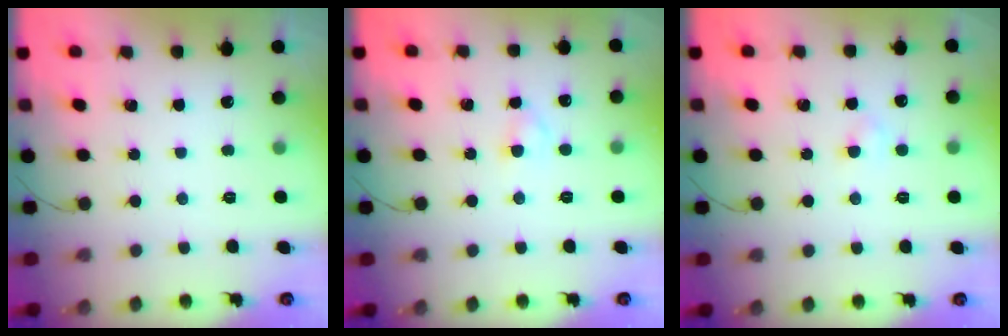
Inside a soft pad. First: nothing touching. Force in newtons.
{"total": 2.3, "press": 2.0, "slide": 1.0}
{"total": 1.8, "press": 1.6, "slide": 0.8}